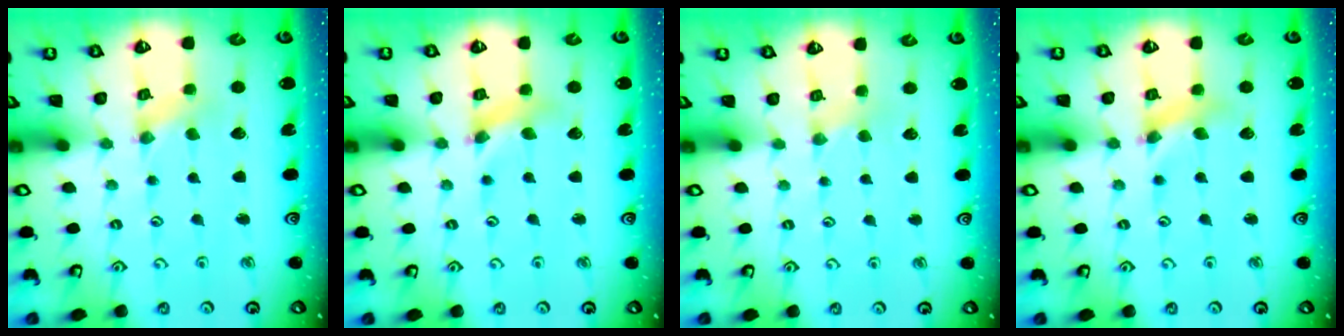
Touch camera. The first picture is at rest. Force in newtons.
{"total": 4.9, "press": 4.9, "slide": 0.5}
{"total": 1.6, "press": 1.5, "slide": 0.4}
{"total": 4.9, "press": 4.9, "slide": 0.5}